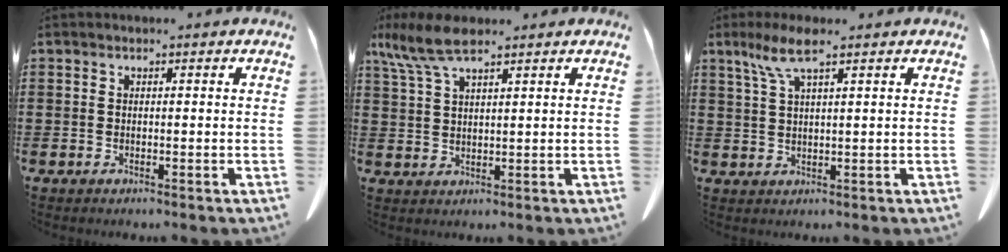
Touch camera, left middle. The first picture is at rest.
{"total": 6.7, "force": [4.6, 1.7, 4.6], "torque": [-0.116, -0.009, 0.079]}
{"total": 5.4, "force": [3.1, 0.8, 4.3], "torque": [-0.100, 0.001, 0.053]}